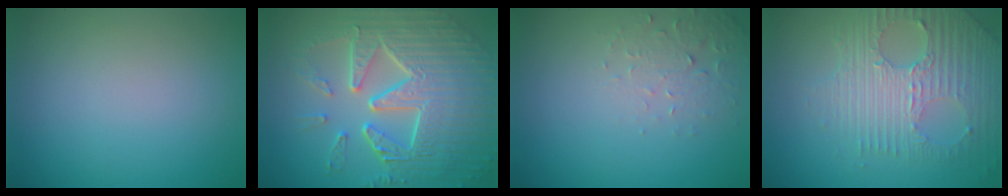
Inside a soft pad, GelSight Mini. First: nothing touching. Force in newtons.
{"total": 9.4, "press": 6.3, "slide": 6.9}
{"total": 2.2, "press": 2.2, "slide": 0.4}
{"total": 6.6, "press": 4.5, "slide": 4.9}